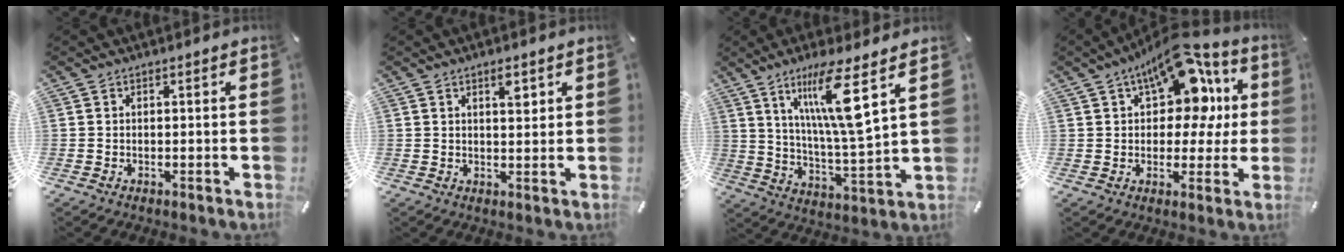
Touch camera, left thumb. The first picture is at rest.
{"total": 3.3, "force": [1.8, 1.3, 2.4], "torque": [-0.028, -0.007, 0.025]}
{"total": 15.3, "force": [7.9, 2.1, 12.9], "torque": [-0.238, -0.033, 0.121]}
{"total": 16.8, "force": [8.0, 9.7, 11.2], "torque": [-0.158, -0.044, 0.136]}